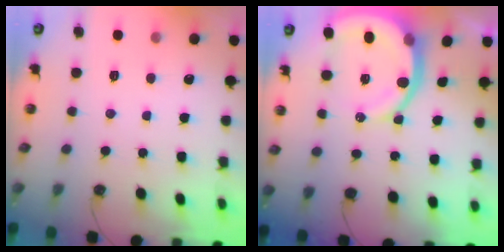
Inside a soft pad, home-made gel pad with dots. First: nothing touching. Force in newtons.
{"total": 11.7, "press": 11.5, "slide": 1.6}